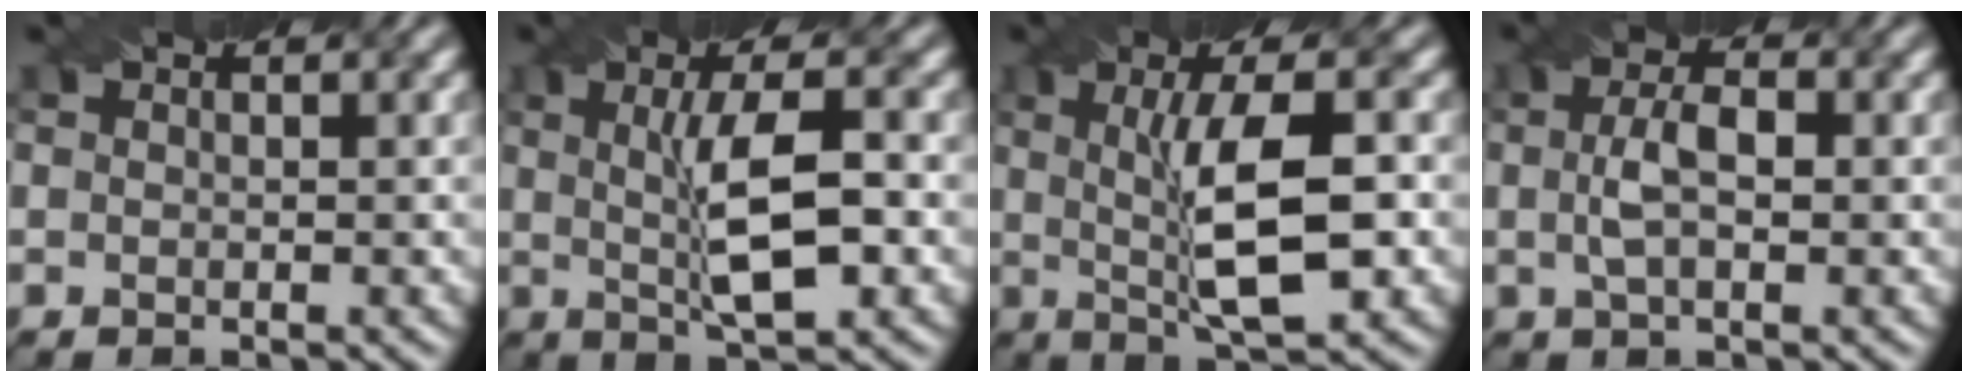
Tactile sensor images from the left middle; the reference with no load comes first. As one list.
[{"total": 6.9, "force": [0.2, 1.8, 6.6], "torque": [-0.108, 0.006, 0.005]}, {"total": 8.5, "force": [0.2, 2.4, 8.1], "torque": [-0.133, 0.006, 0.004]}, {"total": 3.3, "force": [0.1, 1.3, 3.0], "torque": [-0.068, 0.003, -0.002]}]